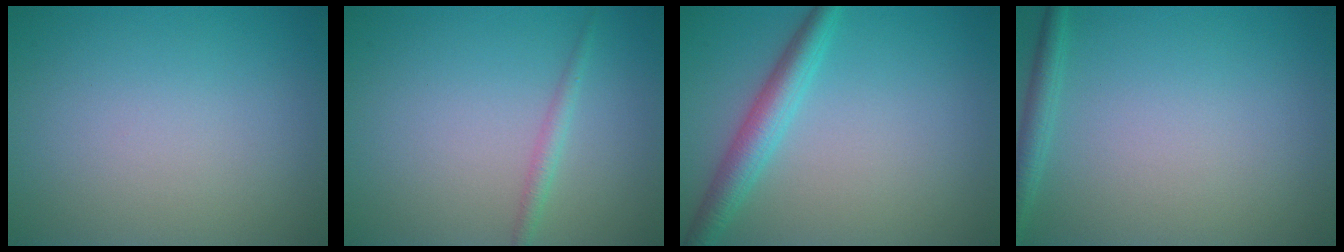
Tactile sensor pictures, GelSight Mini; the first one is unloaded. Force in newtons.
{"total": 1.3, "press": 1.3, "slide": 0.1}
{"total": 3.5, "press": 3.5, "slide": 0.0}
{"total": 1.6, "press": 1.6, "slide": 0.1}